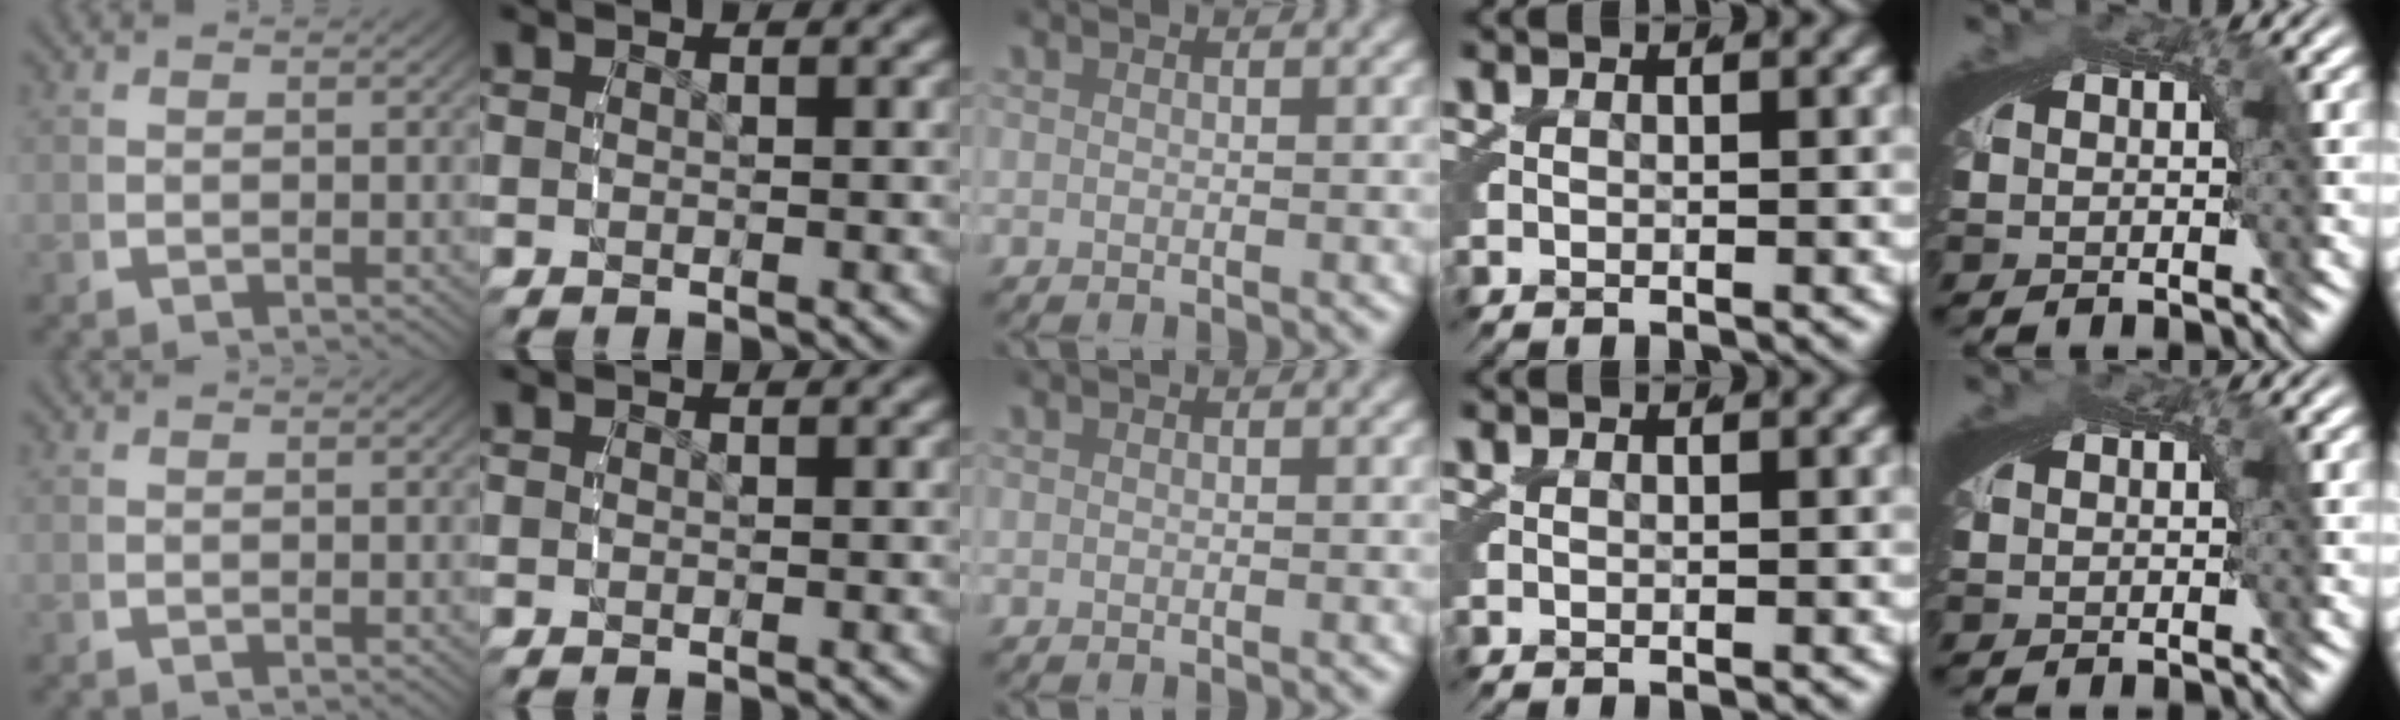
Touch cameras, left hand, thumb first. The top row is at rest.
{"little": {"total": 0.7, "force": [0.2, 0.1, 0.6], "torque": [-0.007, 0.003, 0.003]}}